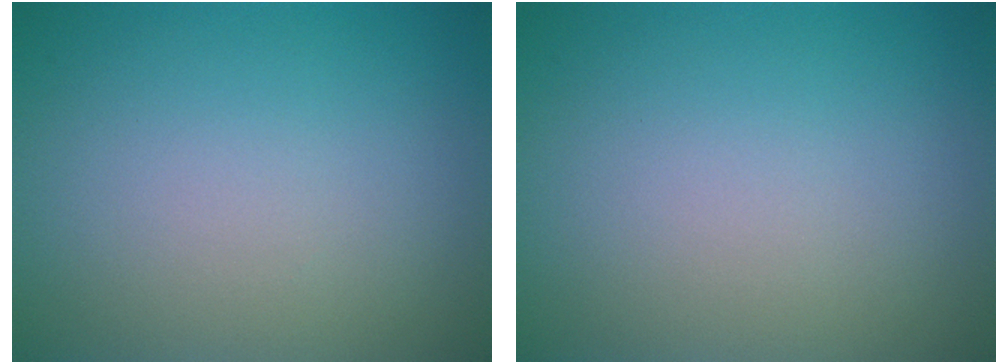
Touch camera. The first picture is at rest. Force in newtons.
{"total": 0.0}